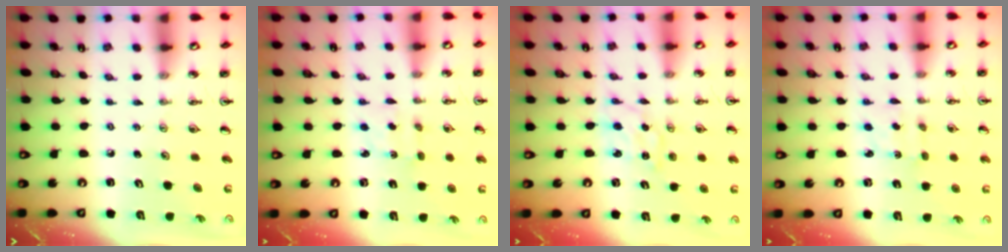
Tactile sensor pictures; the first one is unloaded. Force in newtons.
{"total": 2.8, "press": 2.8, "slide": 0.5}
{"total": 1.7, "press": 1.7, "slide": 0.3}
{"total": 2.8, "press": 2.8, "slide": 0.5}